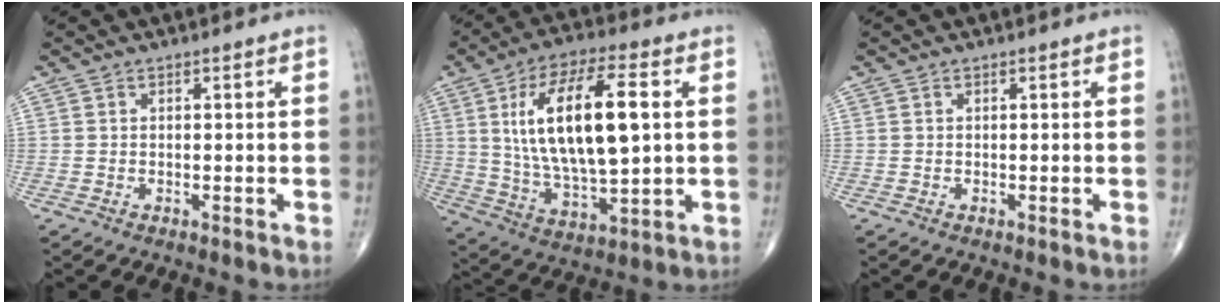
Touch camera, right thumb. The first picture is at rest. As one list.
[{"total": 20.4, "force": [3.8, 7.7, 18.5], "torque": [-0.329, -0.004, 0.071]}, {"total": 0.0}]